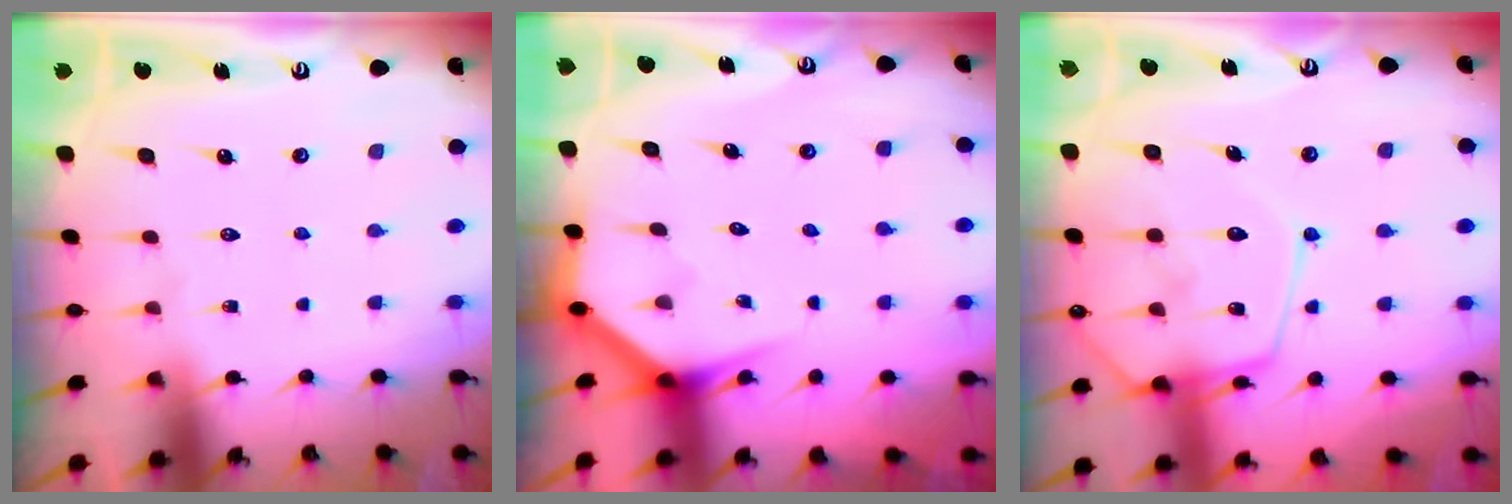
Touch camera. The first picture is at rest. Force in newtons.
{"total": 3.2, "press": 3.2, "slide": 0.2}
{"total": 14.6, "press": 14.6, "slide": 1.3}